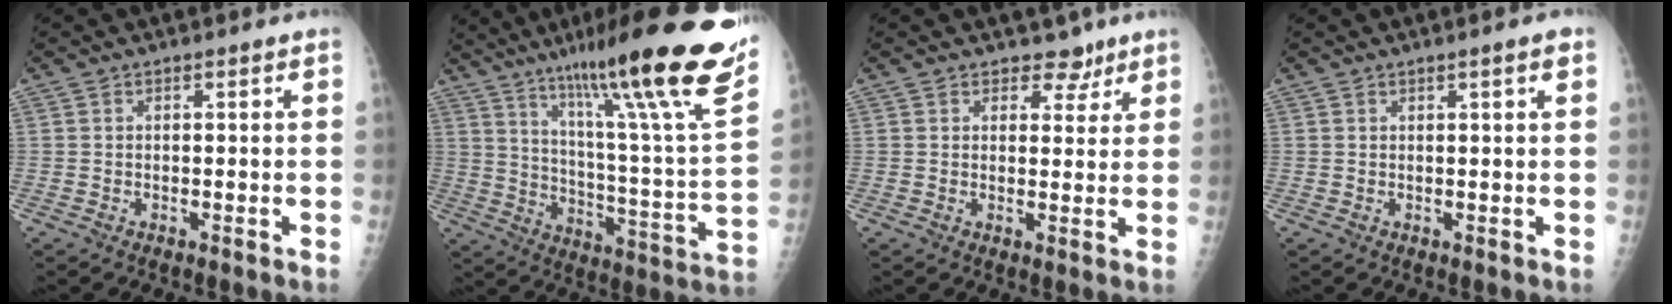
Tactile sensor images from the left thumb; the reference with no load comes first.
{"total": 30.5, "force": [19.6, 2.7, 23.2], "torque": [-0.330, -0.073, 0.299]}
{"total": 4.1, "force": [3.1, 2.5, 0.8], "torque": [0.019, -0.018, 0.043]}
{"total": 1.6, "force": [1.0, 0.0, 1.2], "torque": [-0.019, -0.003, 0.014]}